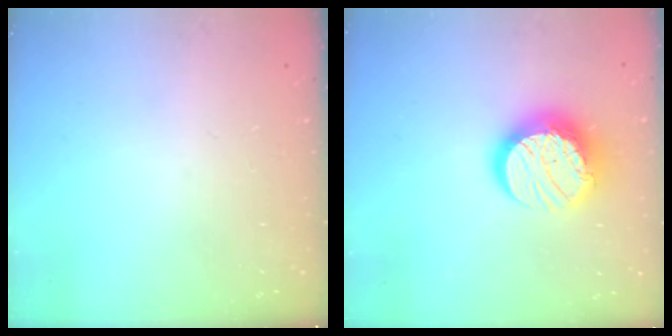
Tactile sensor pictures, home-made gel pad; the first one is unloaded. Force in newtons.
{"total": 13.4, "press": 13.4, "slide": 0.9}